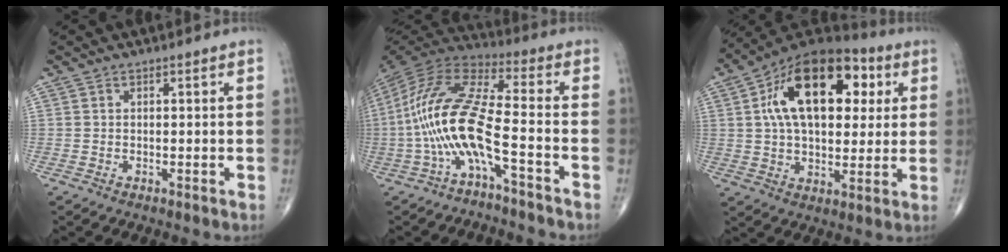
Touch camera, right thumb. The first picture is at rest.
{"total": 16.0, "force": [-5.0, 3.8, 14.7], "torque": [-0.332, 0.067, -0.099]}
{"total": 22.4, "force": [5.9, 12.8, 17.4], "torque": [-0.252, 0.013, 0.087]}